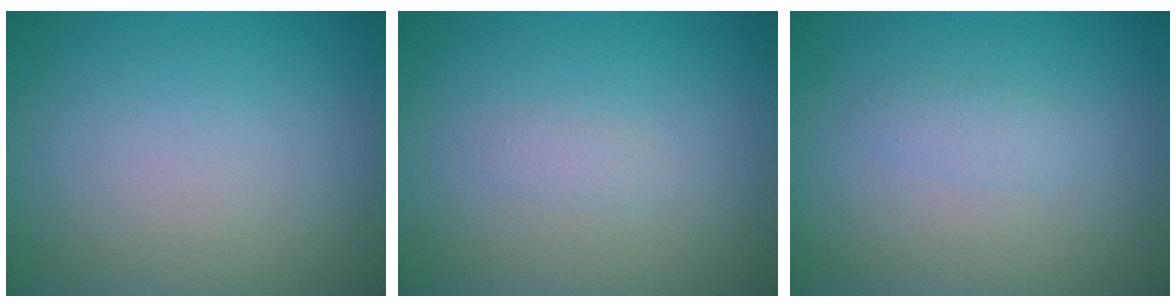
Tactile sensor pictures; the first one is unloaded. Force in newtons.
{"total": 0.8, "press": 0.8, "slide": 0.0}
{"total": 1.2, "press": 1.2, "slide": 0.1}